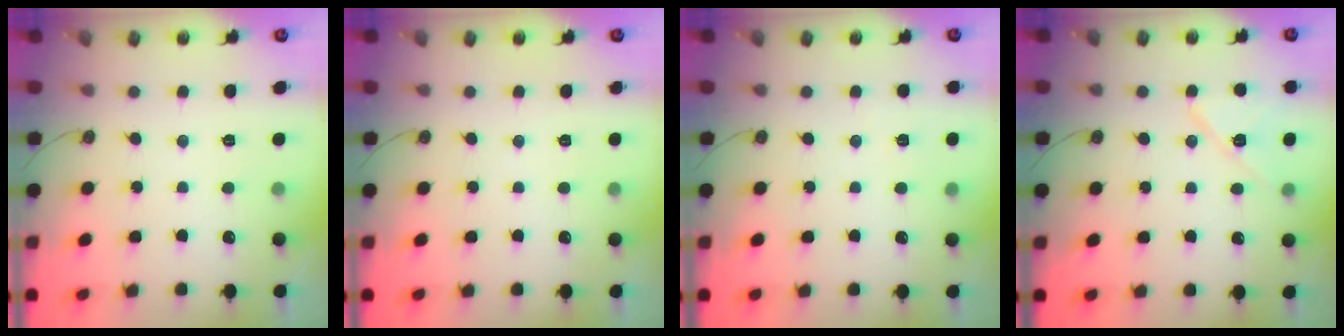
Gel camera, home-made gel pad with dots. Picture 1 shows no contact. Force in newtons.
{"total": 0.0}
{"total": 2.2, "press": 2.1, "slide": 0.7}
{"total": 10.6, "press": 10.5, "slide": 1.7}